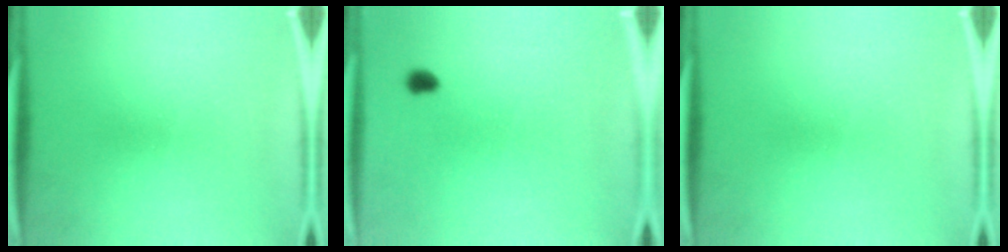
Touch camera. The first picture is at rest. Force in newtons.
{"total": 1.3}
{"total": 0.0}